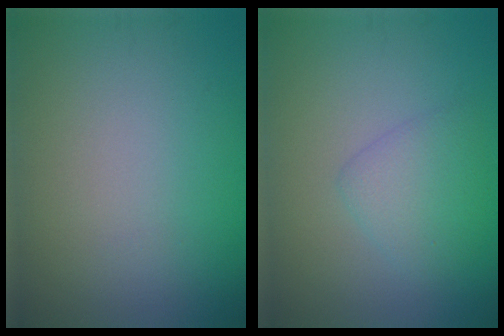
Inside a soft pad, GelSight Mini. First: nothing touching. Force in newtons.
{"total": 2.5, "press": 2.5, "slide": 0.1}